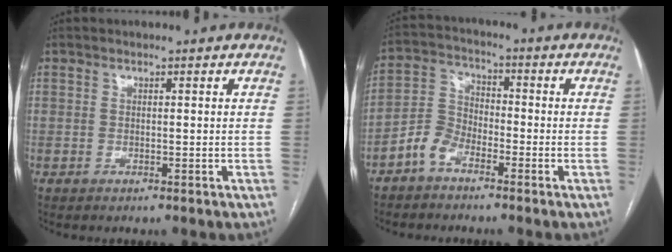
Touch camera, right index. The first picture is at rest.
{"total": 5.2, "force": [-3.6, 2.9, 2.3], "torque": [-0.054, 0.012, -0.080]}